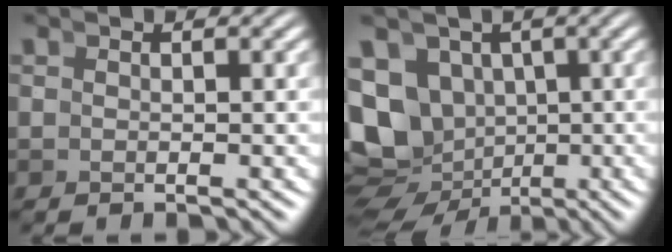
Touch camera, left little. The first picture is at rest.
{"total": 14.6, "force": [-3.5, 13.0, 5.8], "torque": [-0.137, -0.063, -0.046]}